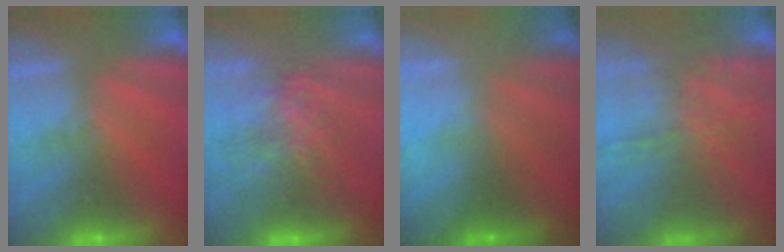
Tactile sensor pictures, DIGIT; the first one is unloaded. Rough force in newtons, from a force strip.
{"total": 10.2}
{"total": 5.5}
{"total": 9.6}